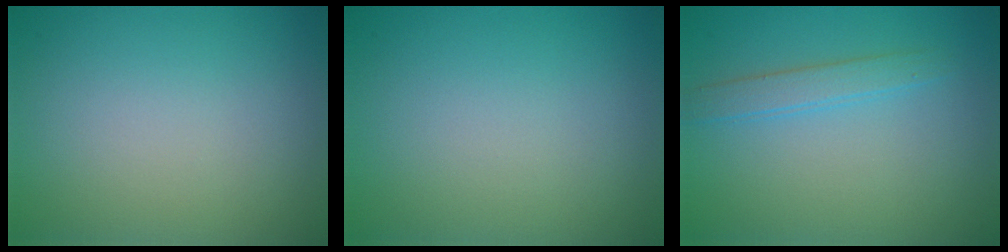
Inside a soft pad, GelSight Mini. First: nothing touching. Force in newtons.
{"total": 0.0}
{"total": 1.9, "press": 1.9, "slide": 0.1}